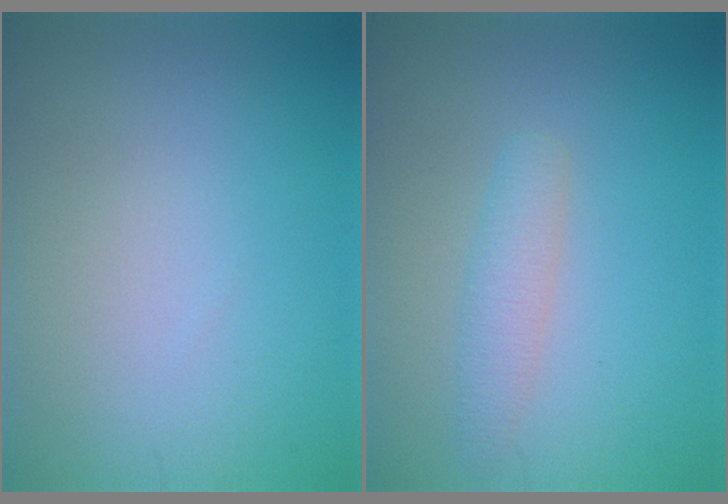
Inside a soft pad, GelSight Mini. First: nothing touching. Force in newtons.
{"total": 2.2, "press": 2.2, "slide": 0.1}